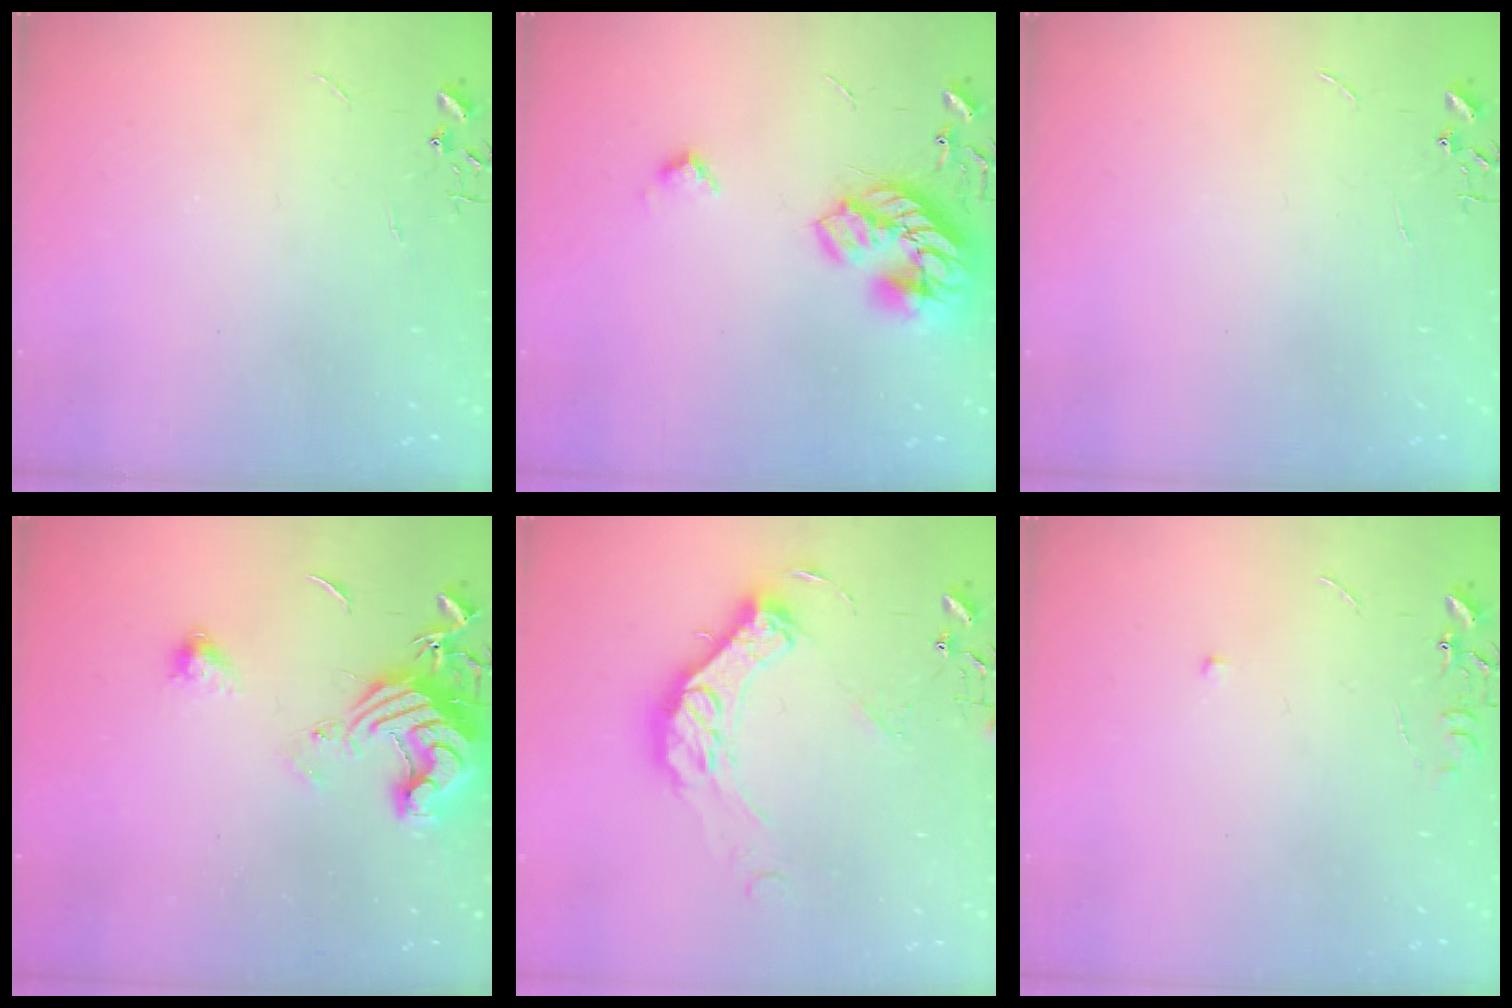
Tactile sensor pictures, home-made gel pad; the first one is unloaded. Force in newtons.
{"total": 19.2, "press": 19.2, "slide": 0.6}
{"total": 0.0}
{"total": 14.4, "press": 14.3, "slide": 1.8}
{"total": 14.6, "press": 14.5, "slide": 1.3}
{"total": 4.5, "press": 4.5, "slide": 0.6}